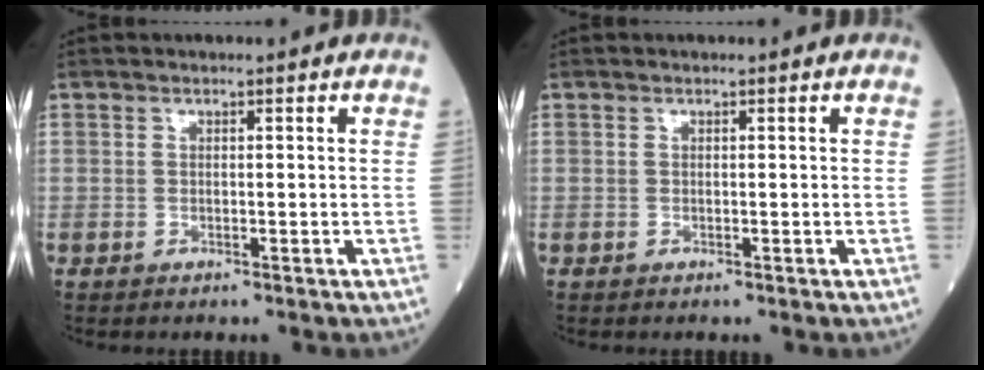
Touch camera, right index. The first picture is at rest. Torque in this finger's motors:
{"motor_torque": [0.00, 0.01, 0.00, 0.00]}